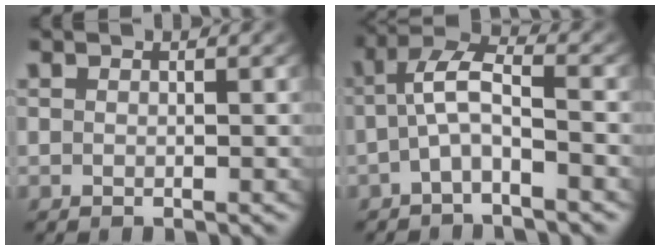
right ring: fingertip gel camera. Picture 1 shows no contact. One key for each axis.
{"total": 4.4, "fx": -0.9, "fy": 2.1, "fz": 3.7, "tx": -0.070, "ty": -0.006, "tz": -0.017}